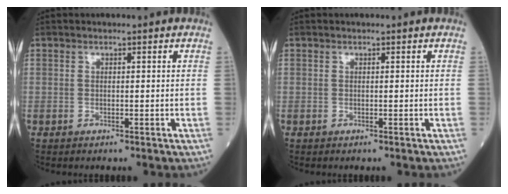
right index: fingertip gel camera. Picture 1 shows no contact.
{"total": 0.0}